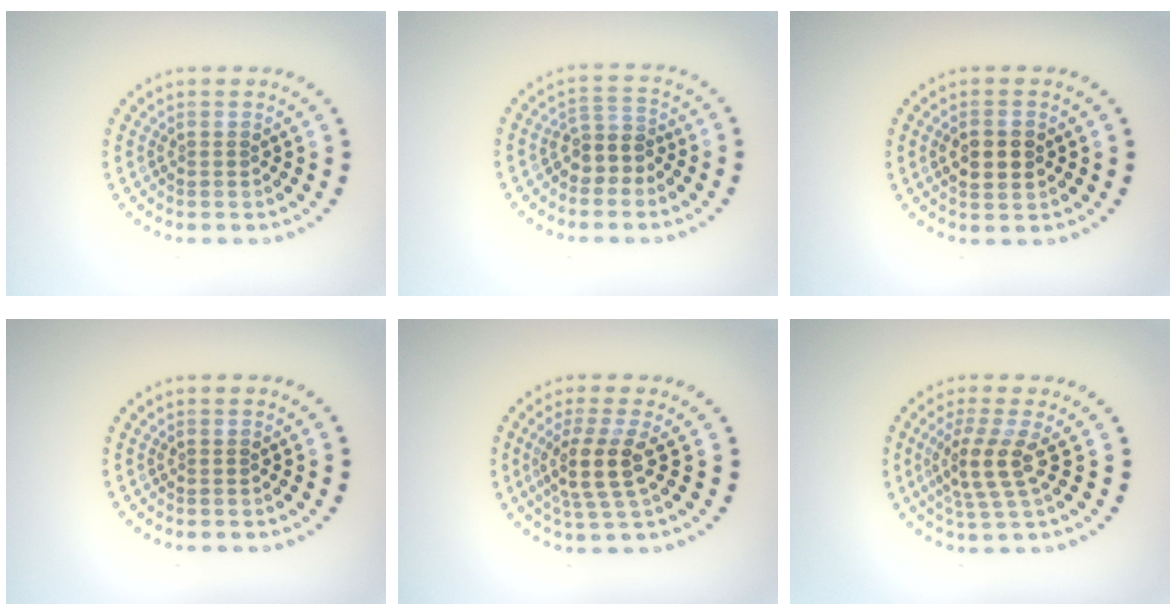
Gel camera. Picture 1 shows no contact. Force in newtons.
{"total": 2.7, "press": 2.2, "slide": 1.5}
{"total": 3.4, "press": 3.4, "slide": 0.3}
{"total": 0.0}
{"total": 3.7, "press": 2.9, "slide": 2.2}
{"total": 3.3, "press": 2.8, "slide": 1.7}